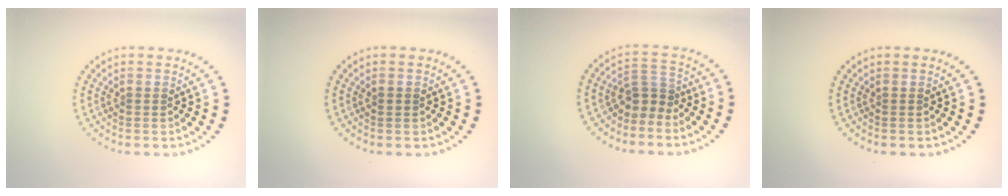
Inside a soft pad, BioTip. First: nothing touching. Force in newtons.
{"total": 0.7, "press": 0.7, "slide": 0.0}
{"total": 2.2, "press": 1.6, "slide": 1.5}
{"total": 0.0}